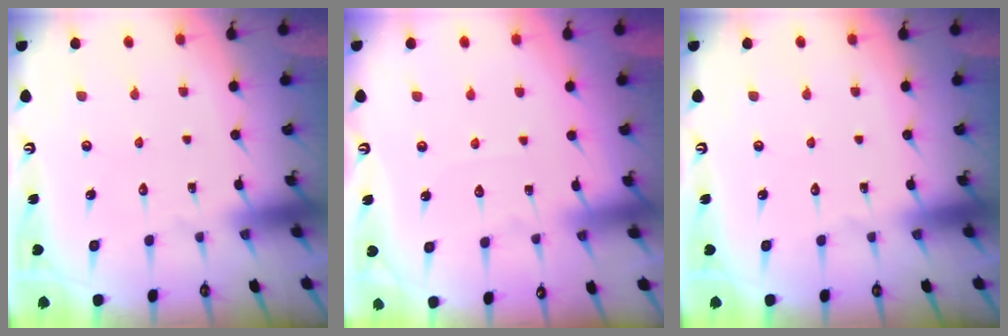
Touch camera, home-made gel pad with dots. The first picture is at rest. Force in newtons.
{"total": 2.0, "press": 2.0, "slide": 0.3}
{"total": 0.0}